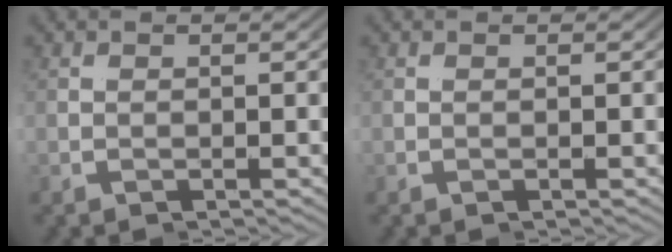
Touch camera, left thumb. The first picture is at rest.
{"total": 0.0}